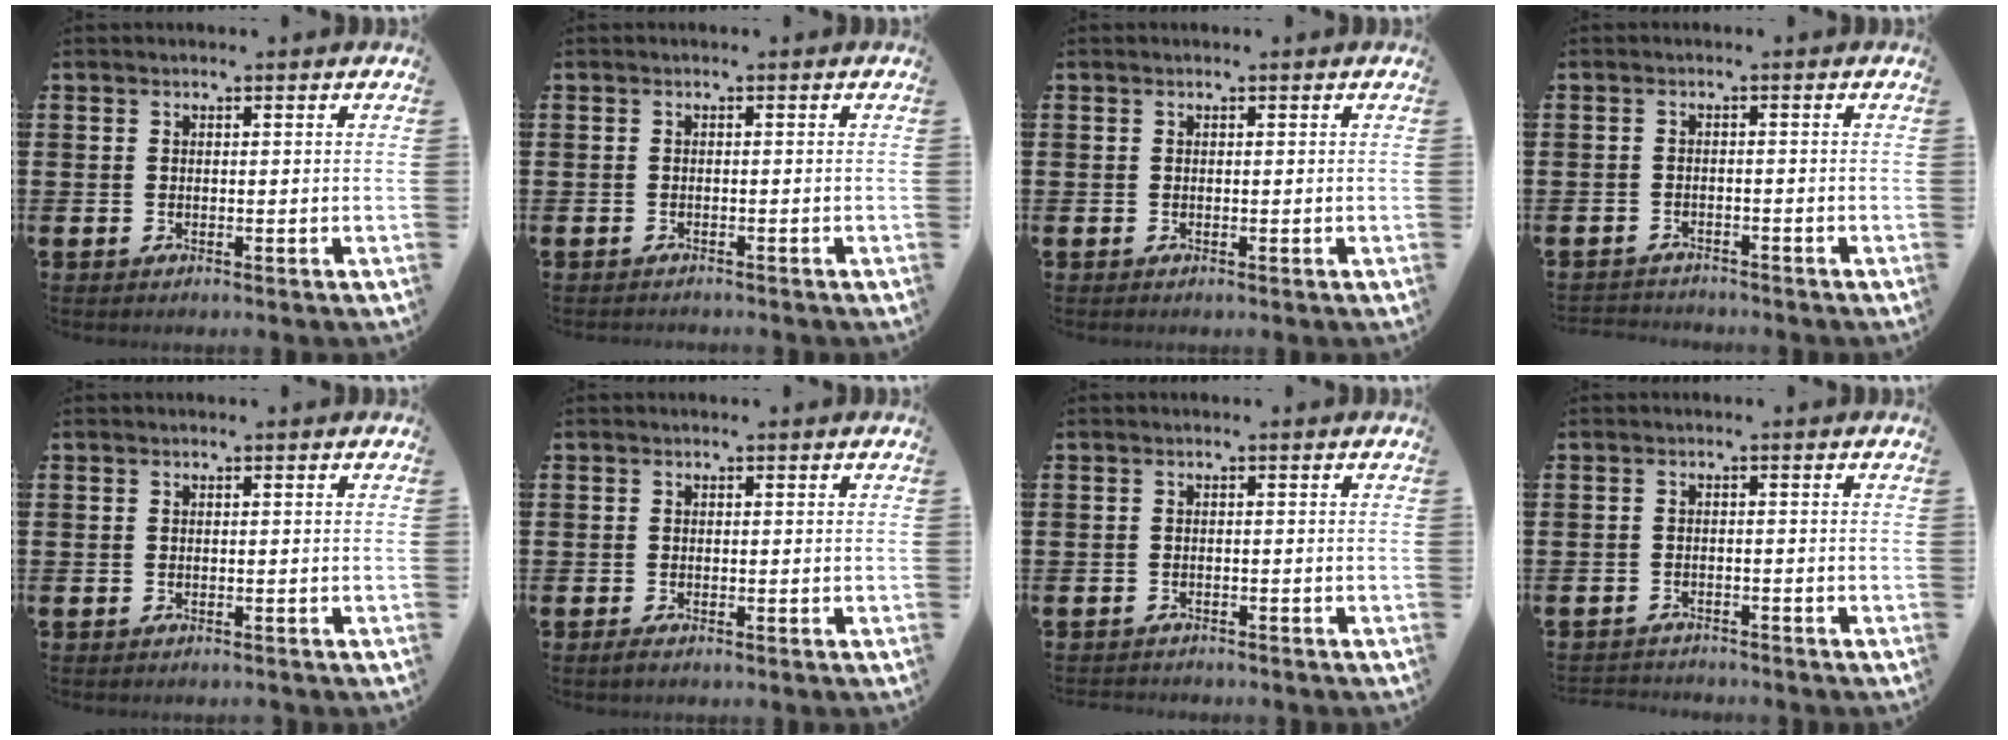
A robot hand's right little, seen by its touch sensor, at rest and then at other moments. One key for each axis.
{"total": 0.7, "fx": -0.7, "fy": 0.0, "fz": -0.1, "tx": -0.001, "ty": -0.001, "tz": -0.016}
{"total": 0.0}
{"total": 1.5, "fx": -1.5, "fy": 0.0, "fz": -0.2, "tx": 0.000, "ty": 0.003, "tz": -0.033}
{"total": 0.0}
{"total": 0.7, "fx": -0.3, "fy": 0.2, "fz": 0.6, "tx": -0.011, "ty": 0.000, "tz": -0.006}
{"total": 0.9, "fx": -0.9, "fy": 0.0, "fz": -0.1, "tx": -0.001, "ty": 0.001, "tz": -0.018}
{"total": 1.4, "fx": -1.4, "fy": 0.0, "fz": -0.1, "tx": -0.002, "ty": 0.002, "tz": -0.030}